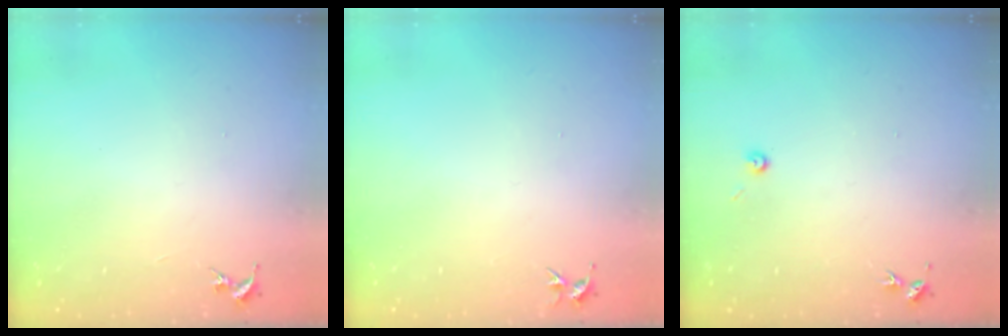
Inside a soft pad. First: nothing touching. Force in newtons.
{"total": 3.4, "press": 3.4, "slide": 0.4}
{"total": 3.0, "press": 3.0, "slide": 0.3}